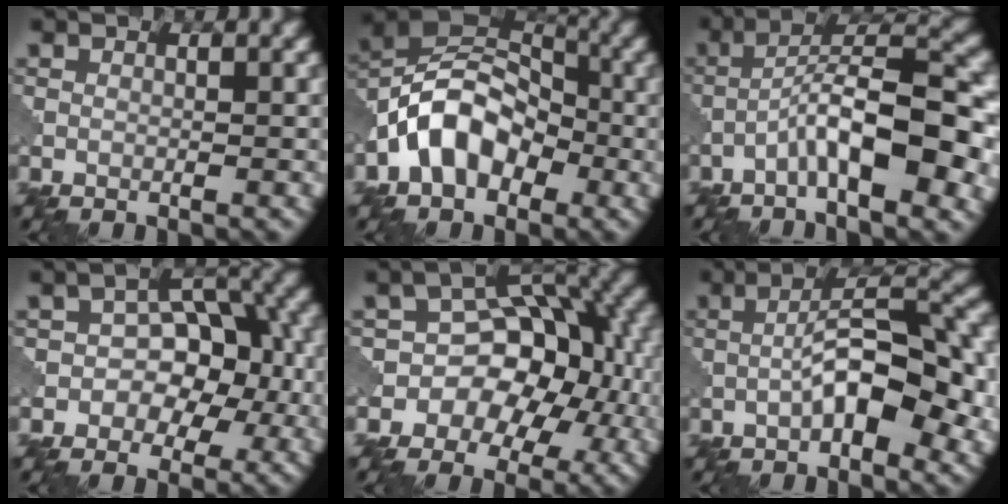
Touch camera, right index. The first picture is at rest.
{"total": 7.7, "force": [-2.7, 5.1, 5.1], "torque": [-0.086, 0.019, -0.065]}
{"total": 8.9, "force": [-3.2, 2.4, 7.9], "torque": [-0.130, 0.022, -0.057]}
{"total": 6.5, "force": [-0.8, 4.5, 4.7], "torque": [-0.046, 0.010, -0.021]}
{"total": 11.1, "force": [-1.4, 8.2, 7.2], "torque": [-0.063, 0.006, -0.035]}
{"total": 8.8, "force": [-1.8, 3.1, 8.0], "torque": [-0.122, 0.011, -0.030]}